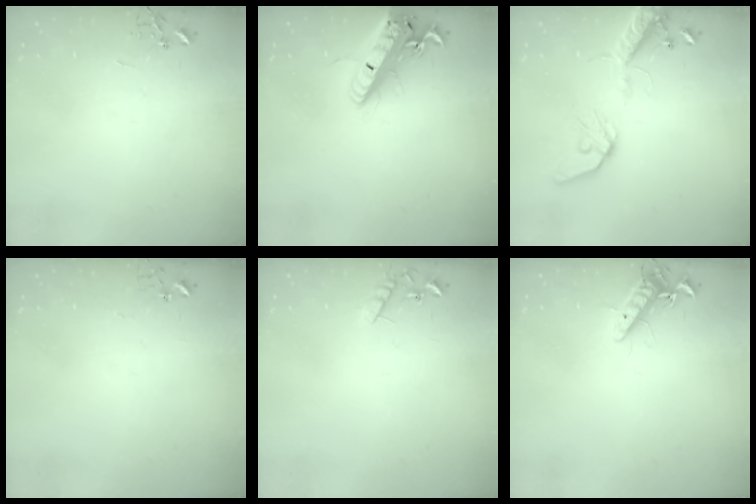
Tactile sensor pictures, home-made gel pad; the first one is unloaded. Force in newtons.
{"total": 21.8, "press": 21.4, "slide": 4.2}
{"total": 14.1, "press": 13.8, "slide": 3.0}
{"total": 3.6, "press": 3.6, "slide": 0.3}
{"total": 8.0, "press": 8.0, "slide": 0.4}
{"total": 11.3, "press": 11.2, "slide": 1.5}